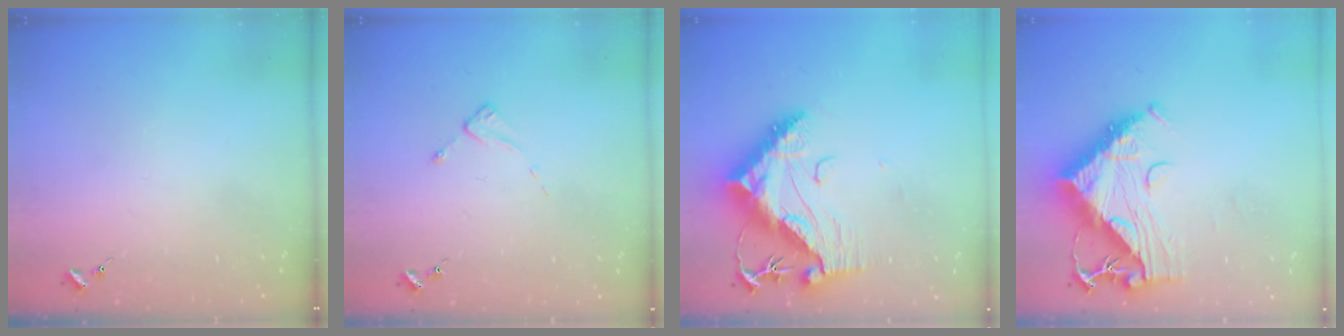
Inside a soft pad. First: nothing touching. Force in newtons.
{"total": 2.4, "press": 2.4, "slide": 0.3}
{"total": 16.5, "press": 16.4, "slide": 1.3}
{"total": 14.5, "press": 14.4, "slide": 1.6}